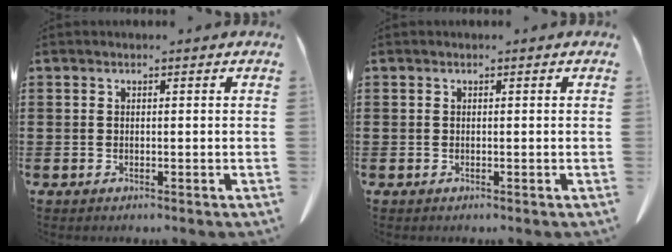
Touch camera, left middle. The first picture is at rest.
{"total": 0.0}